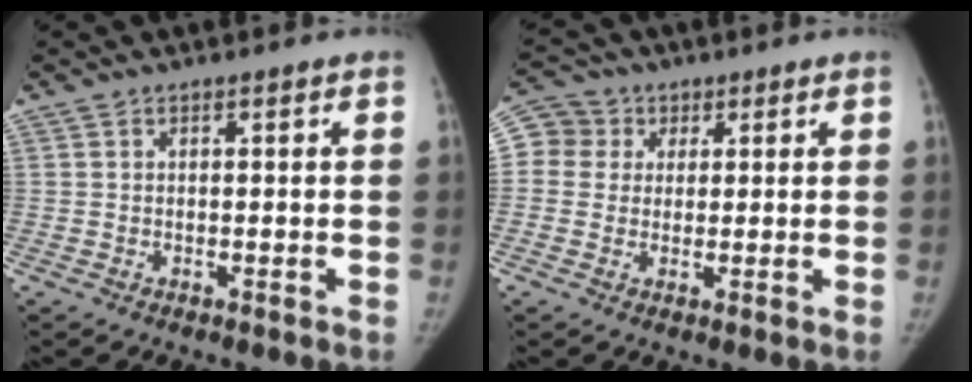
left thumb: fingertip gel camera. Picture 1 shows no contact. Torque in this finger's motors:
{"motor_torque": [-0.29, 1.04, -0.22, 0.11, 0.00]}